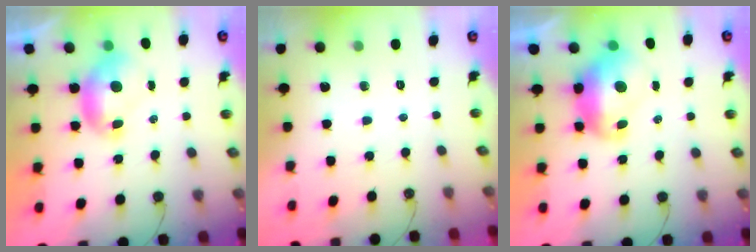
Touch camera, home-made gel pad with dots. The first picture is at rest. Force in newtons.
{"total": 0.0}
{"total": 2.2, "press": 2.1, "slide": 0.6}